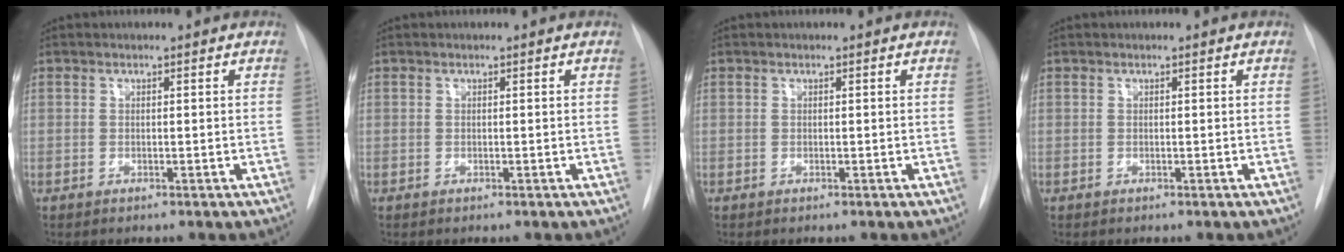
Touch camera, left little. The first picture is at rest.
{"total": 0.0}
{"total": 0.0}
{"total": 0.0}